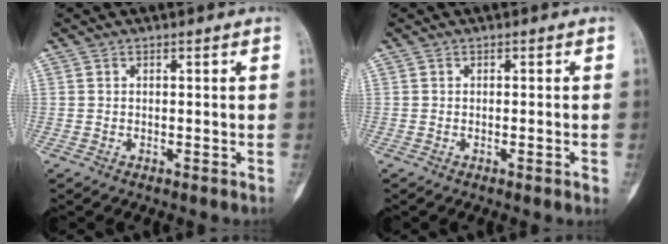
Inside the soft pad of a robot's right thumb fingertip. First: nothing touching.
{"total": 1.4, "force": [-0.5, 0.1, 1.3], "torque": [-0.018, 0.000, -0.005]}